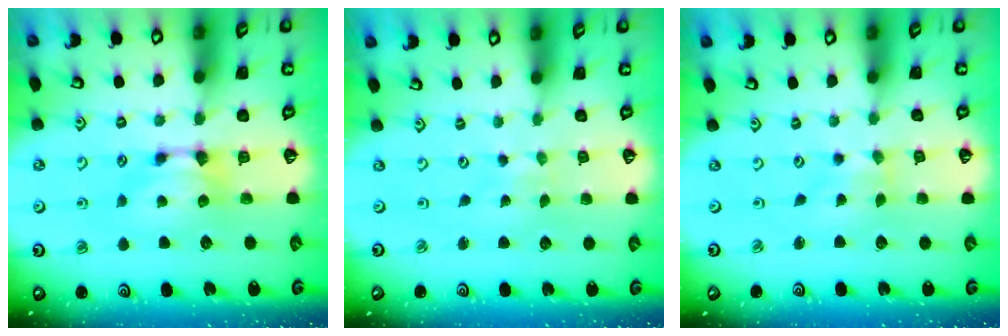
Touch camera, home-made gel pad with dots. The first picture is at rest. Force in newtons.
{"total": 5.5, "press": 5.5, "slide": 0.3}
{"total": 3.4, "press": 3.3, "slide": 0.8}